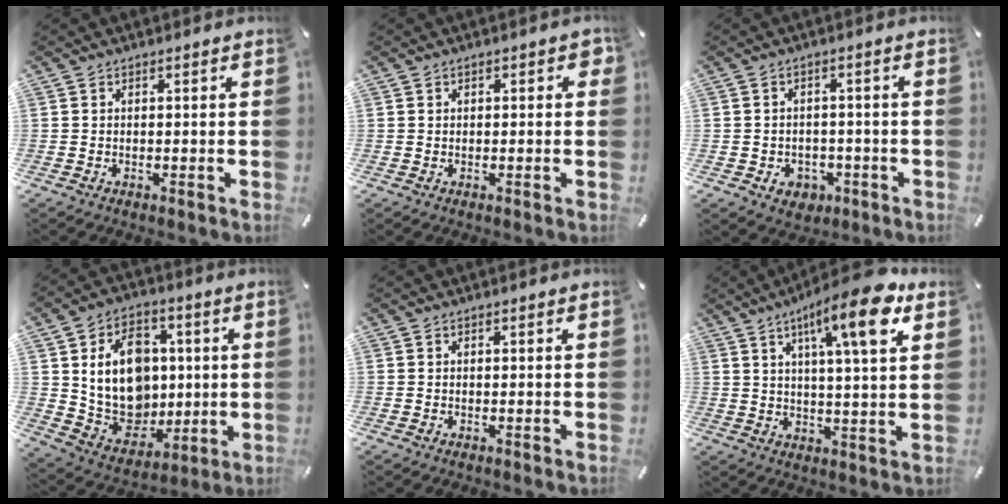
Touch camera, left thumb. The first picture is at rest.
{"total": 1.5, "force": [0.2, 1.1, 1.0], "torque": [-0.003, 0.001, -0.001]}
{"total": 4.5, "force": [-1.5, 3.9, 1.7], "torque": [-0.013, 0.003, -0.027]}
{"total": 16.8, "force": [2.2, 14.0, 9.0], "torque": [-0.154, -0.005, 0.053]}
{"total": 0.0}
{"total": 15.3, "force": [8.0, 3.3, 12.6], "torque": [-0.198, -0.025, 0.121]}